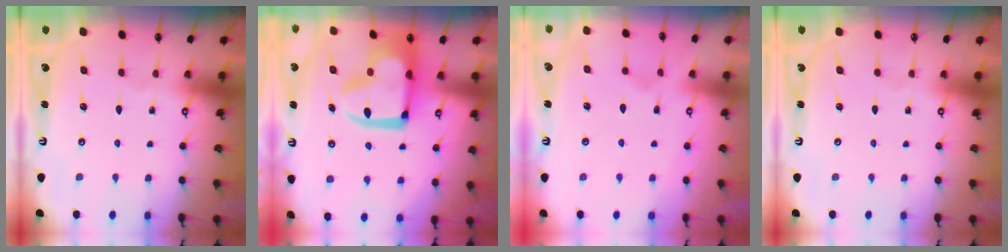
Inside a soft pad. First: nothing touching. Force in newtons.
{"total": 14.9, "press": 14.8, "slide": 1.6}
{"total": 2.3, "press": 2.0, "slide": 1.1}
{"total": 0.0}